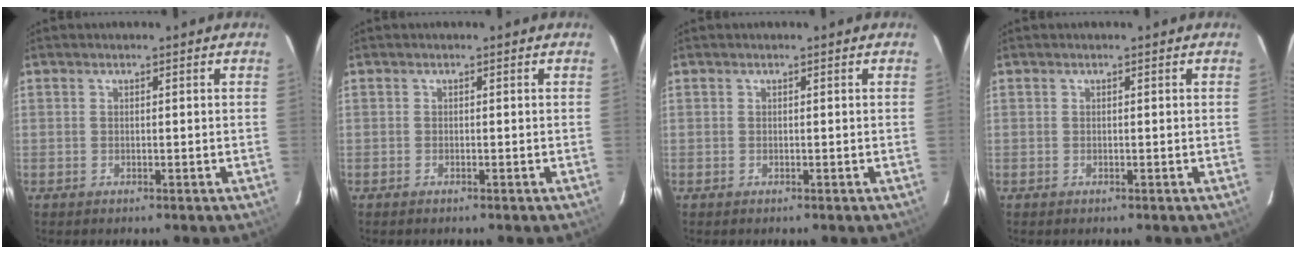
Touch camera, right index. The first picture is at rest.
{"total": 0.0}
{"total": 0.0}
{"total": 0.0}